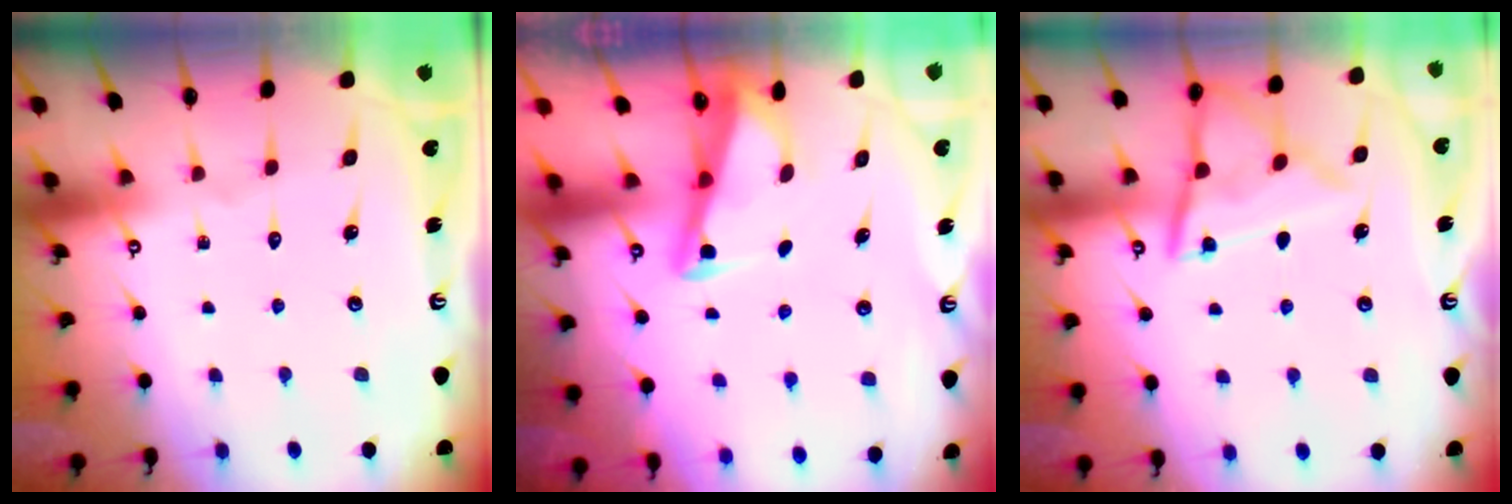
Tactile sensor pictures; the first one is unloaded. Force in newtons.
{"total": 2.8, "press": 2.8, "slide": 0.4}
{"total": 11.7, "press": 11.6, "slide": 1.1}